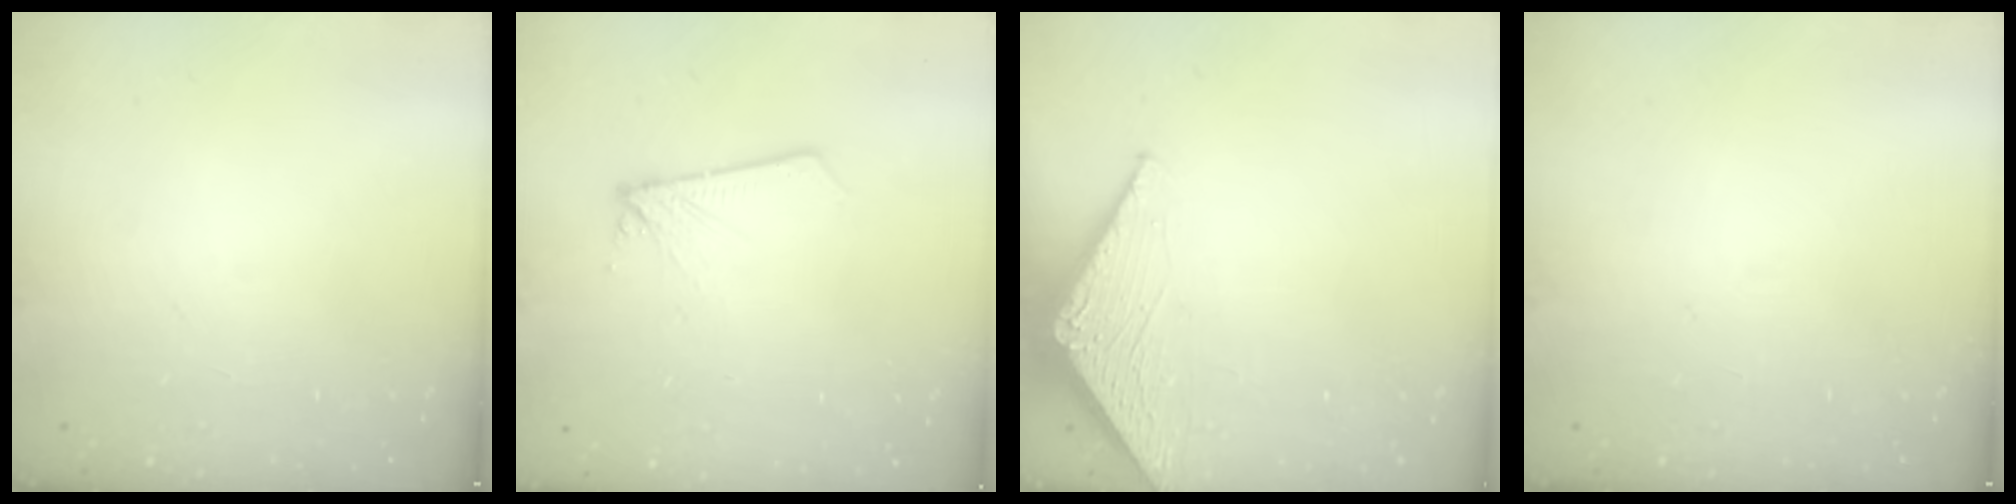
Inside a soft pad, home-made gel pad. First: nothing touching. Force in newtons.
{"total": 1.9, "press": 1.9, "slide": 0.1}
{"total": 3.1, "press": 3.1, "slide": 0.2}
{"total": 0.0}